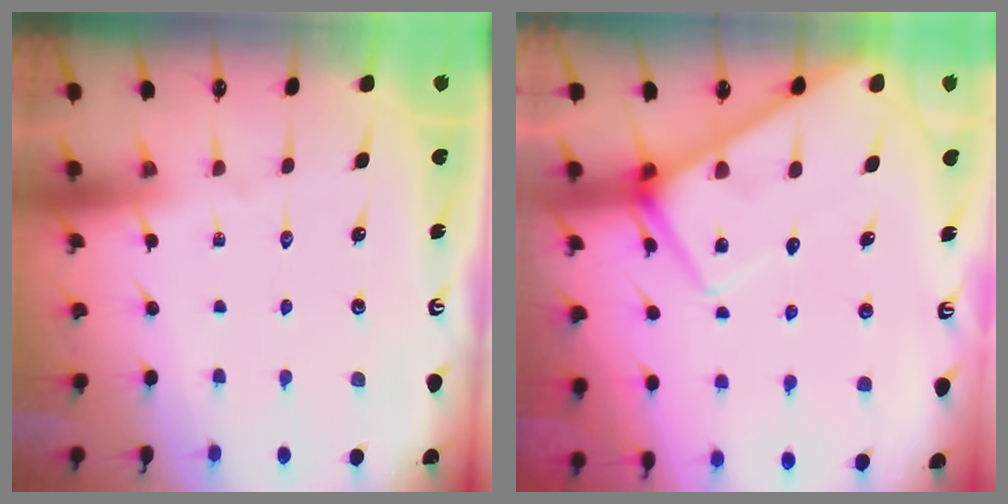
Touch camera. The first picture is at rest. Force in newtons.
{"total": 8.3, "press": 8.3, "slide": 0.8}